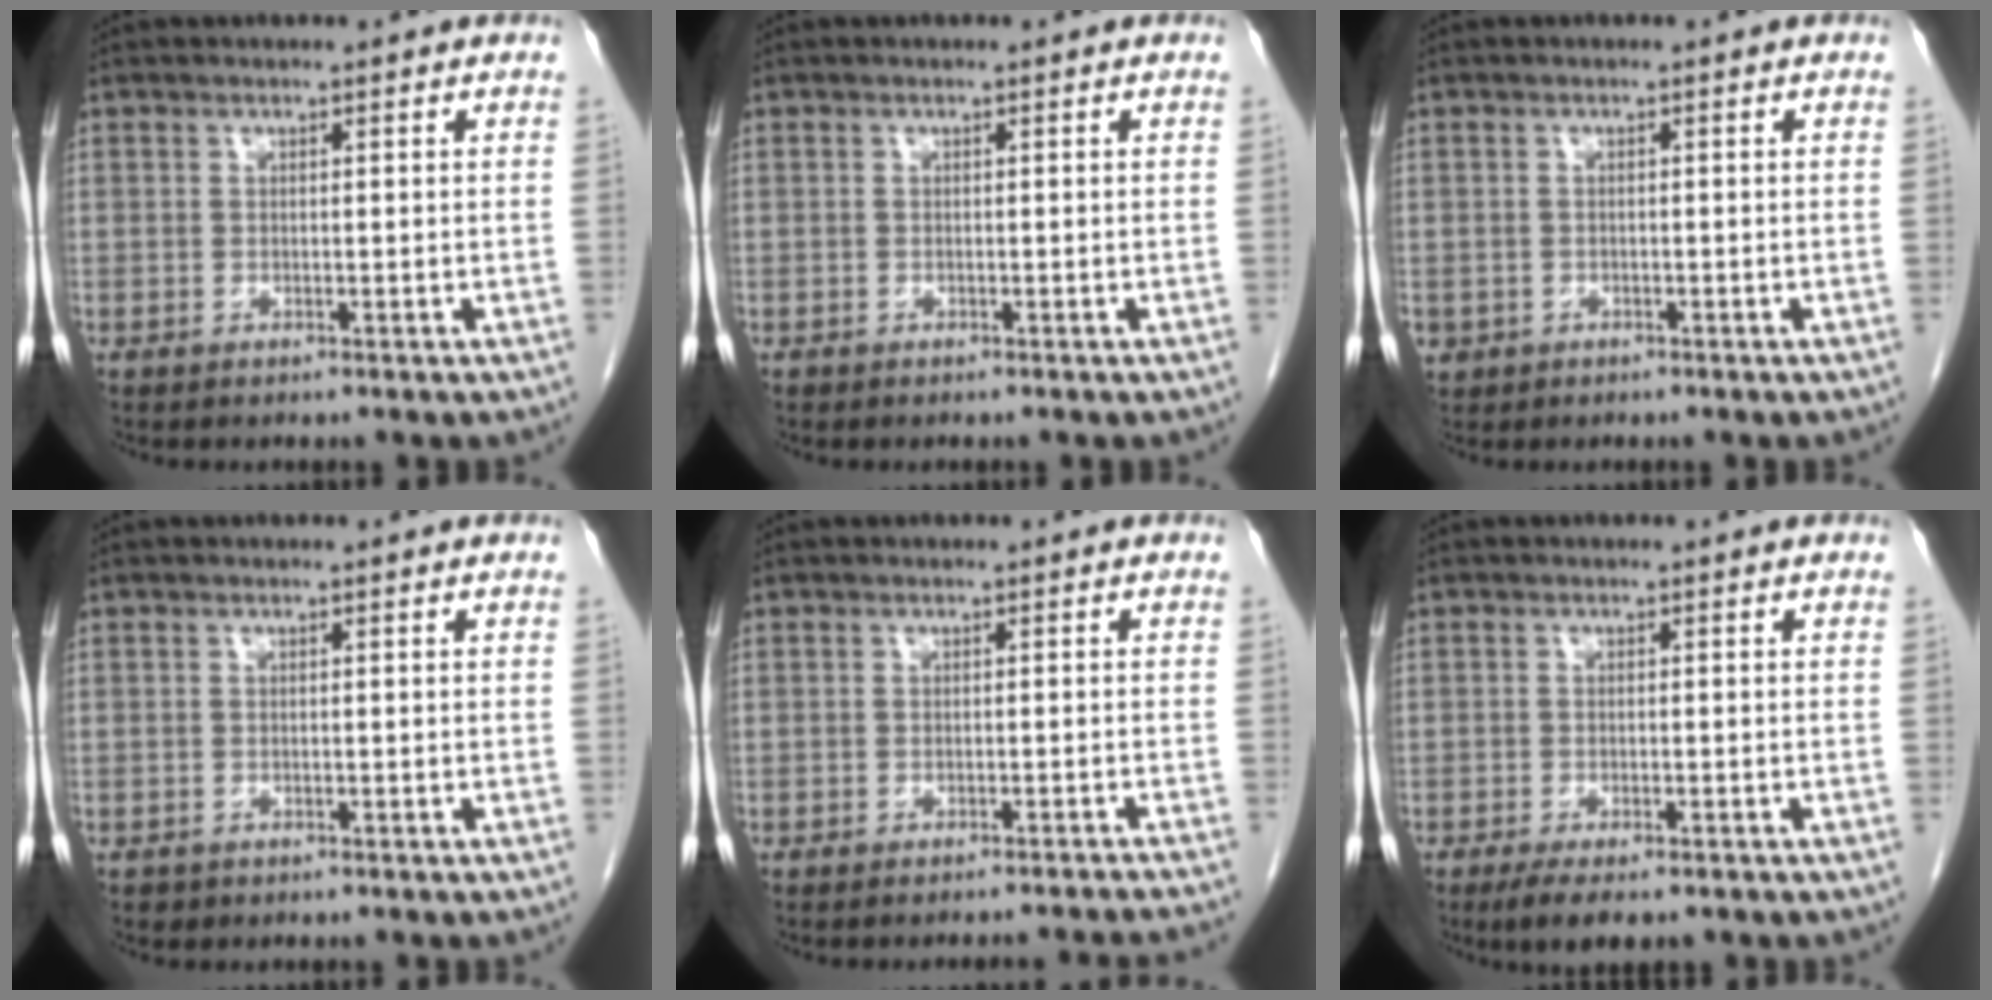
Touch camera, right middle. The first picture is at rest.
{"total": 0.0}
{"total": 1.7, "force": [-0.7, 1.5, 0.3], "torque": [-0.006, 0.004, -0.007]}
{"total": 0.6, "force": [-0.4, 0.5, 0.0], "torque": [-0.009, 0.002, -0.007]}
{"total": 8.3, "force": [-8.0, -1.2, 1.8], "torque": [-0.008, -0.011, -0.089]}
{"total": 5.2, "force": [-3.9, 1.4, 3.2], "torque": [-0.052, -0.012, -0.056]}